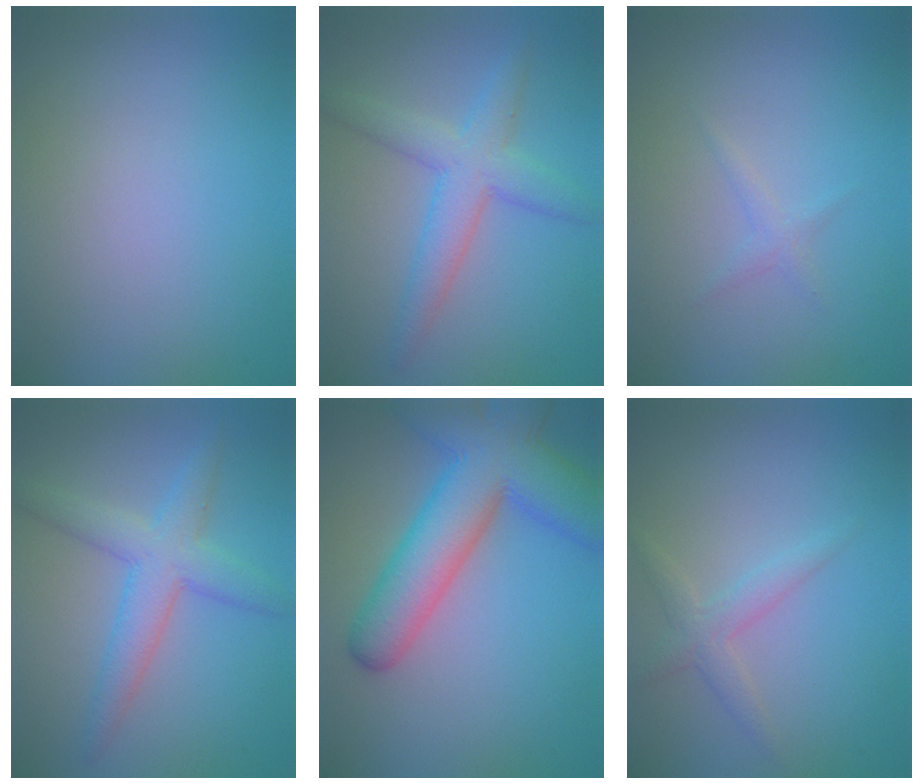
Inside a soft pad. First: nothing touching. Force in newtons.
{"total": 4.7, "press": 4.7, "slide": 0.1}
{"total": 1.0, "press": 1.0, "slide": 0.1}
{"total": 4.7, "press": 4.7, "slide": 0.1}
{"total": 9.9, "press": 9.9, "slide": 0.4}
{"total": 2.0, "press": 2.0, "slide": 0.0}